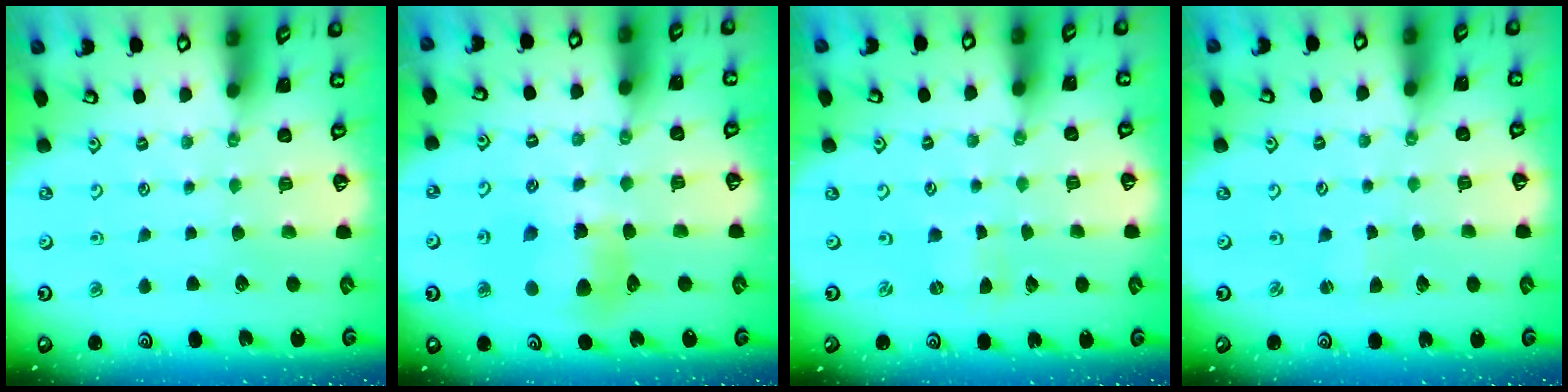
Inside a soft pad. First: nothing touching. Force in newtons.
{"total": 9.2, "press": 9.1, "slide": 1.2}
{"total": 0.0}
{"total": 1.5, "press": 1.4, "slide": 0.2}